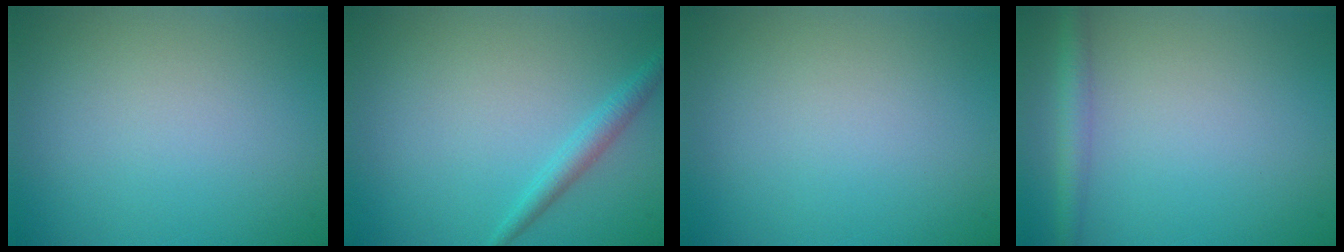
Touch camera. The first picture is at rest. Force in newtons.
{"total": 1.9, "press": 1.9, "slide": 0.1}
{"total": 0.0}
{"total": 2.3, "press": 2.3, "slide": 0.0}